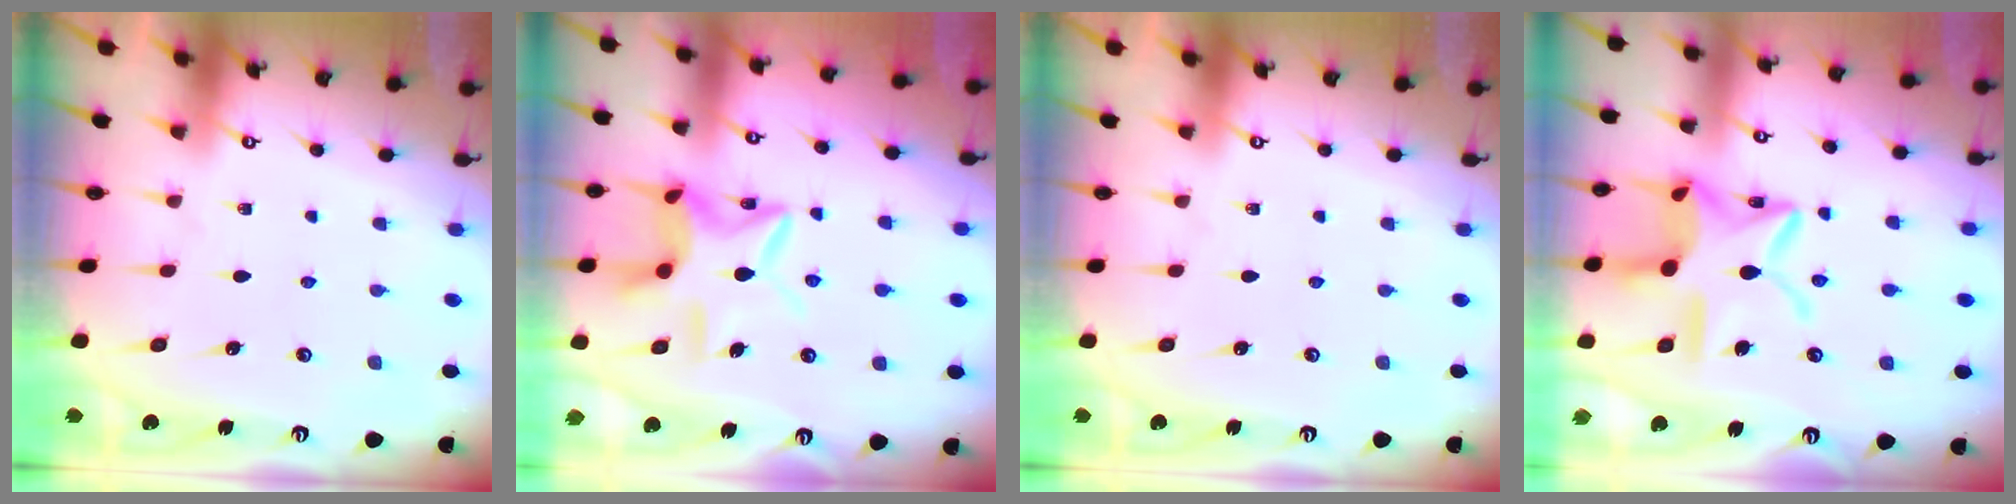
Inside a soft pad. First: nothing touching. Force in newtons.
{"total": 10.6, "press": 10.5, "slide": 1.0}
{"total": 0.0}
{"total": 17.4, "press": 17.3, "slide": 1.2}